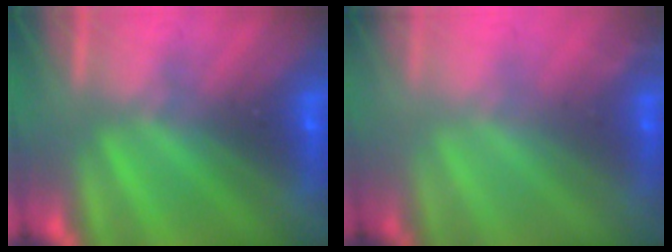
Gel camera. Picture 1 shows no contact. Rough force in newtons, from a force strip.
{"total": 1.5}